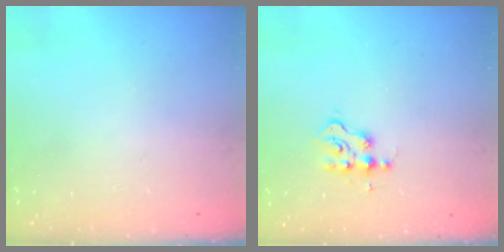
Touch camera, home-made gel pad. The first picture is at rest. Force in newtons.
{"total": 2.6, "press": 2.5, "slide": 0.7}